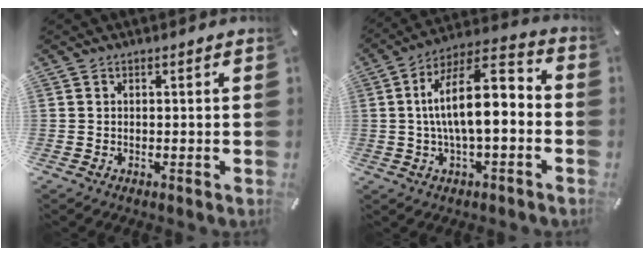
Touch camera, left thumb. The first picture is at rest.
{"total": 15.0, "force": [0.2, 6.0, 13.7], "torque": [-0.233, -0.008, -0.002]}